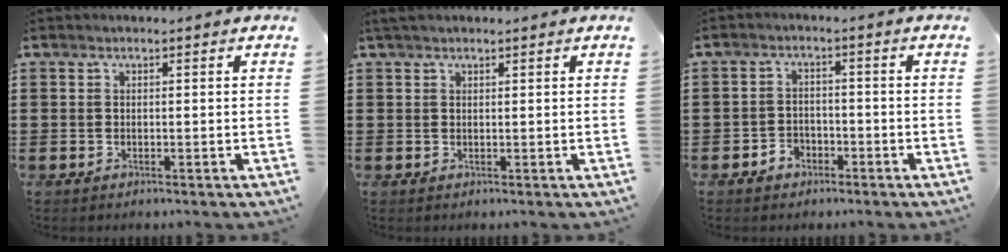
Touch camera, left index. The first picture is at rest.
{"total": 1.2, "force": [0.9, 0.4, 0.7], "torque": [-0.015, 0.003, 0.017]}
{"total": 2.5, "force": [-2.0, 1.4, 0.2], "torque": [-0.013, 0.004, -0.044]}